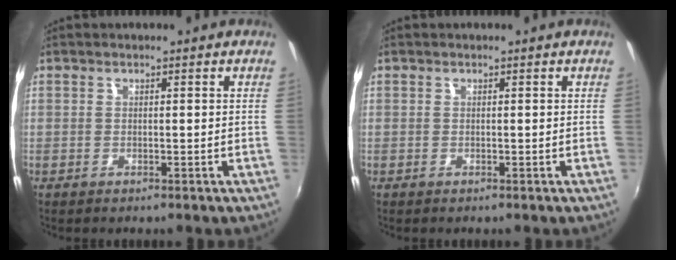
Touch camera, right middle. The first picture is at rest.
{"total": 0.0}